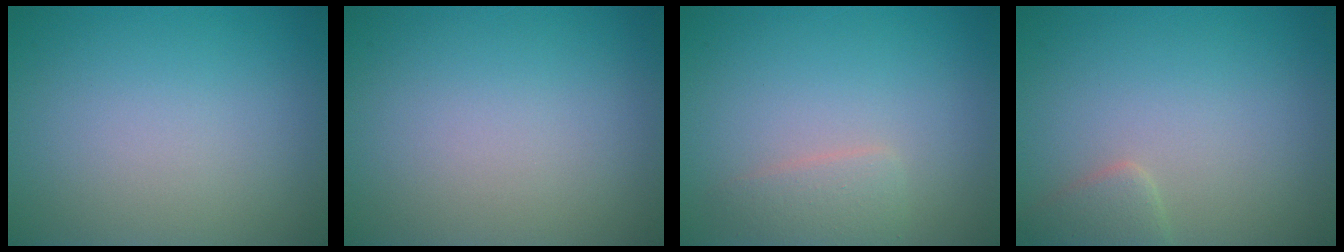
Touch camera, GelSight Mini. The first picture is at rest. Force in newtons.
{"total": 0.0}
{"total": 1.8, "press": 1.8, "slide": 0.0}
{"total": 1.8, "press": 1.8, "slide": 0.1}